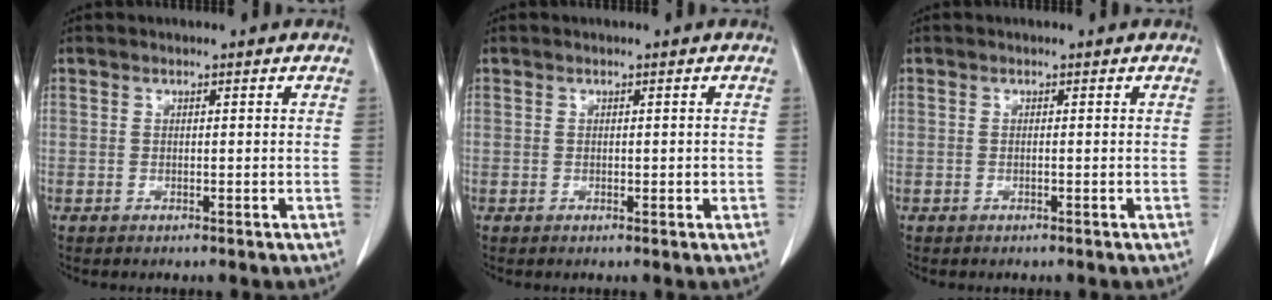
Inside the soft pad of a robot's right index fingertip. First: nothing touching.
{"total": 0.9, "force": [-0.1, 0.5, 0.8], "torque": [-0.011, 0.000, 0.001]}
{"total": 0.0}